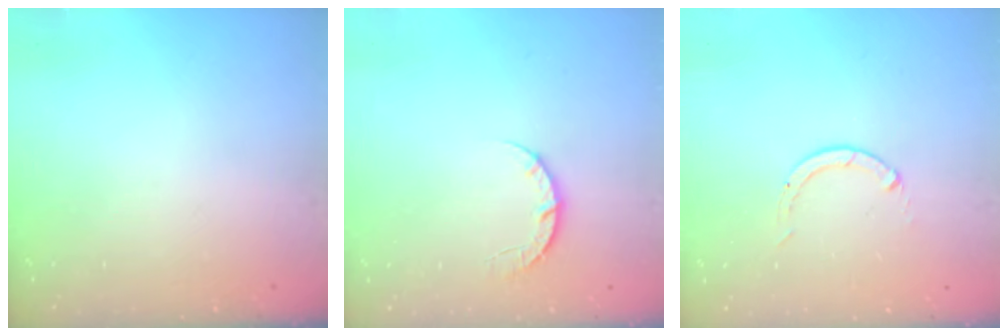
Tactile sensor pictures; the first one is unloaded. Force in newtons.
{"total": 5.1, "press": 5.1, "slide": 0.7}
{"total": 0.0}